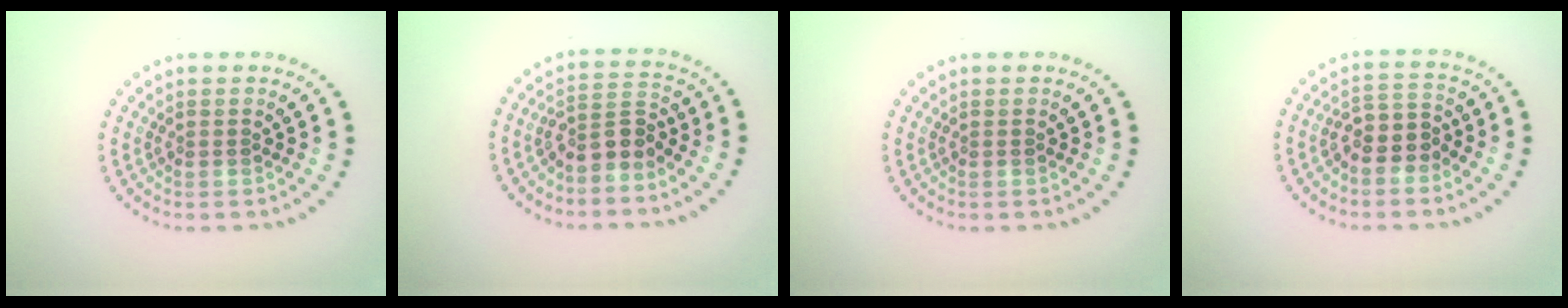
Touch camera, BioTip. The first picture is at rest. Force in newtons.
{"total": 2.7, "press": 2.3, "slide": 1.5}
{"total": 0.0}
{"total": 2.9, "press": 2.5, "slide": 1.6}